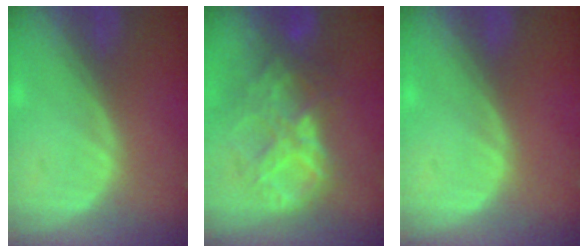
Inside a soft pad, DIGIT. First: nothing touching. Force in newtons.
{"total": 9.2, "press": 7.8, "slide": 4.8}
{"total": 0.0}